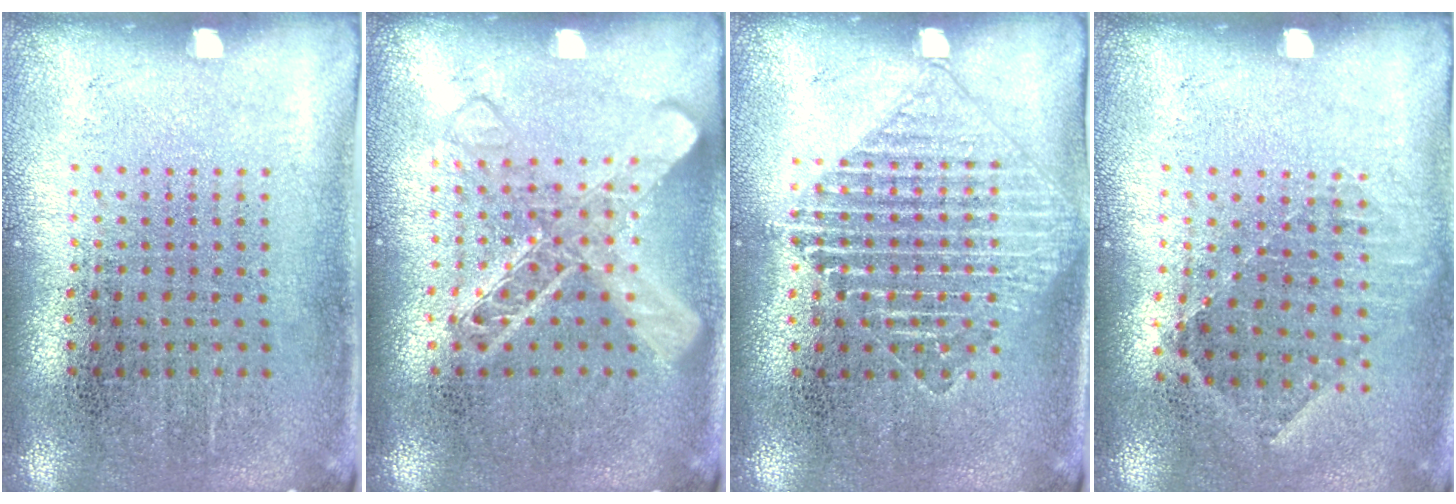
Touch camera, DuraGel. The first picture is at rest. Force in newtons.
{"total": 2.9, "press": 2.9, "slide": 0.5}
{"total": 1.5, "press": 1.4, "slide": 0.6}
{"total": 0.9, "press": 0.8, "slide": 0.3}